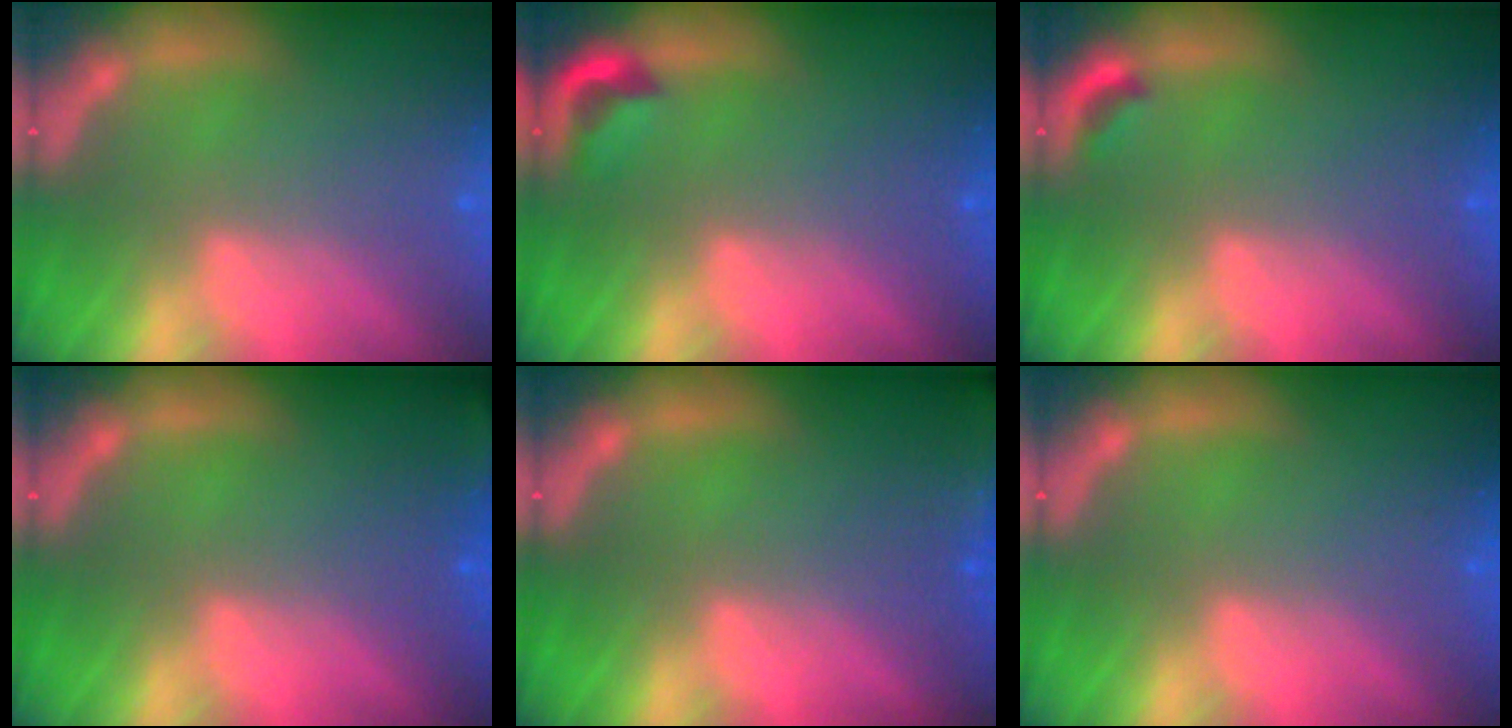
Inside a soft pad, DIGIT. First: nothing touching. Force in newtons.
{"total": 1.9}
{"total": 0.9}
{"total": 1.9}
{"total": 6.0}
{"total": 0.0}